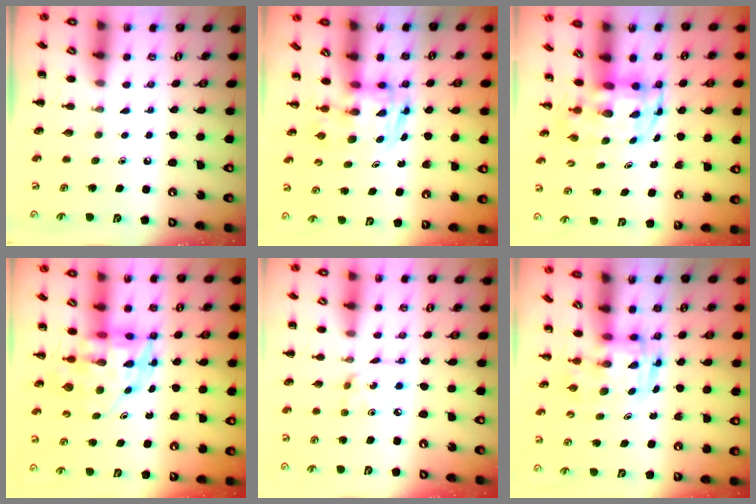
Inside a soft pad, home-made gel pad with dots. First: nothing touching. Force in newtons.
{"total": 2.9, "press": 2.9, "slide": 0.5}
{"total": 3.6, "press": 3.5, "slide": 1.0}
{"total": 9.4, "press": 9.0, "slide": 2.8}
{"total": 3.1, "press": 3.1, "slide": 0.2}
{"total": 2.8, "press": 2.8, "slide": 0.5}